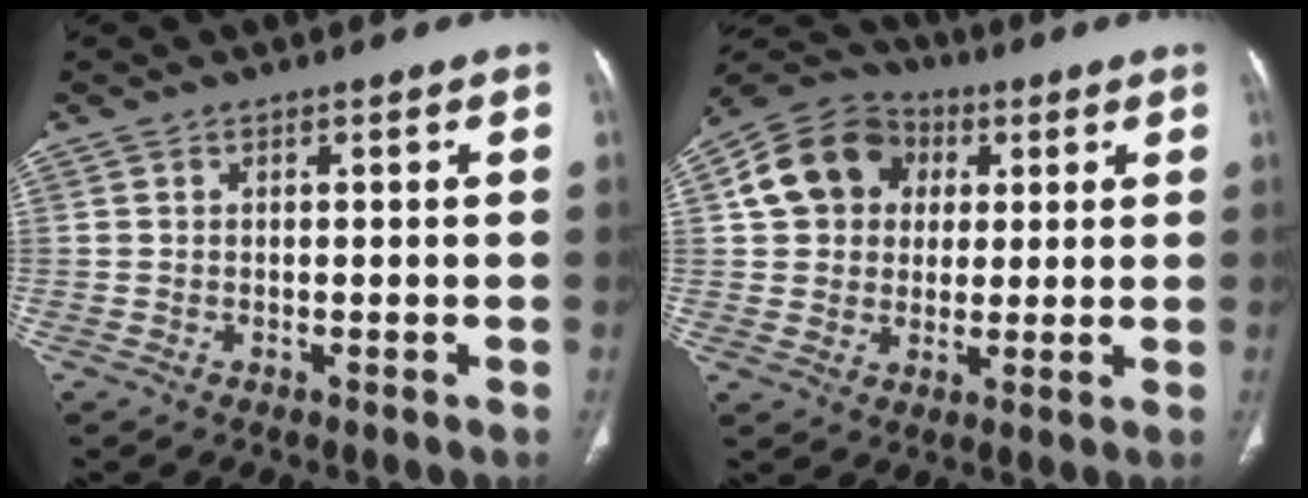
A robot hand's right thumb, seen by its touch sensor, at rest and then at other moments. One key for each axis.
{"total": 13.2, "fx": 3.1, "fy": 11.2, "fz": 6.2, "tx": -0.095, "ty": 0.010, "tz": 0.045}